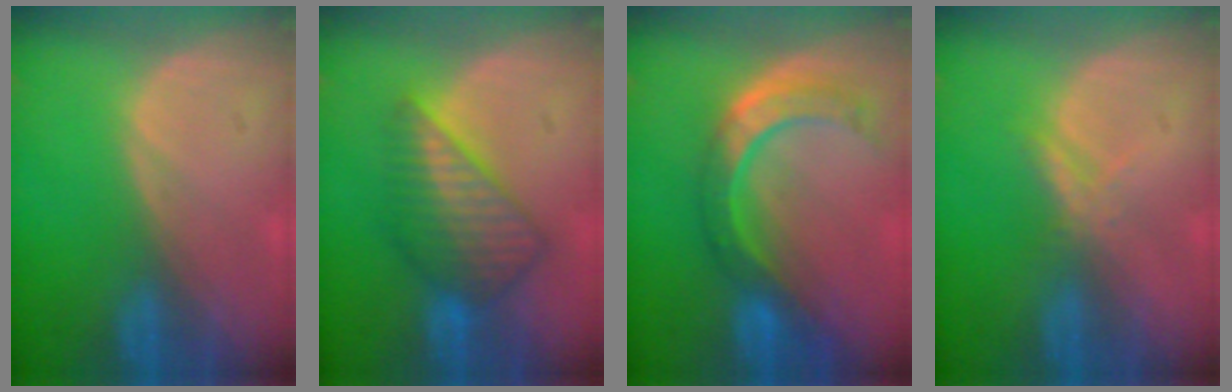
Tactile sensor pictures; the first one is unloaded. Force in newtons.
{"total": 7.3, "press": 6.9, "slide": 2.2}
{"total": 8.5, "press": 7.2, "slide": 4.5}
{"total": 2.1, "press": 2.1, "slide": 0.2}